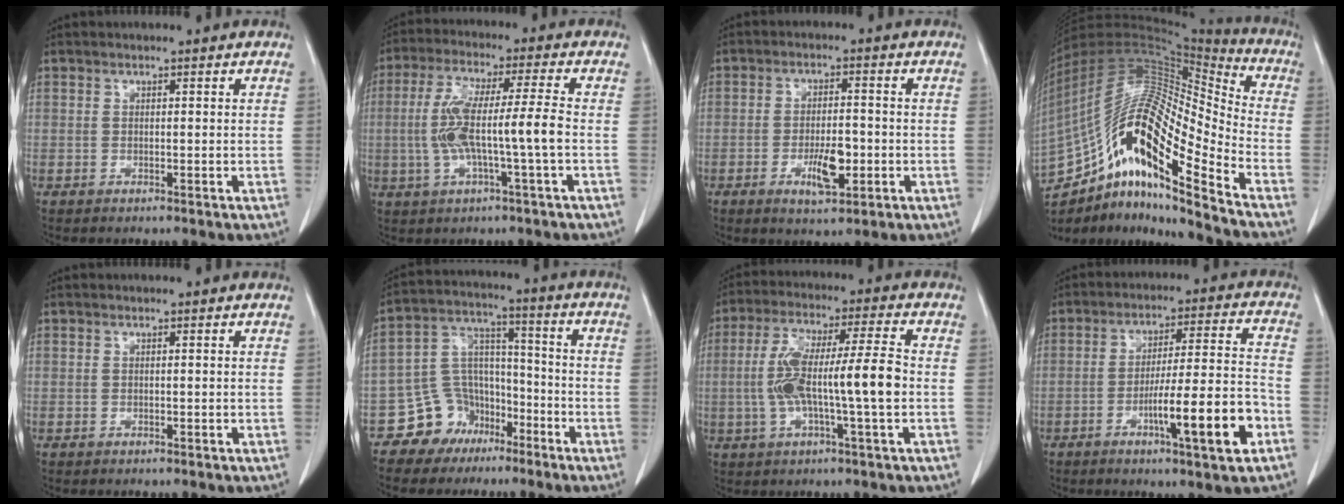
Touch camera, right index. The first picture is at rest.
{"total": 10.0, "force": [-1.3, 0.2, 9.9], "torque": [-0.202, 0.017, -0.025]}
{"total": 5.9, "force": [-1.9, 2.0, 5.3], "torque": [-0.095, -0.002, -0.024]}
{"total": 24.1, "force": [-13.8, 4.3, 19.3], "torque": [-0.382, 0.011, -0.246]}
{"total": 0.0}
{"total": 9.5, "force": [-6.1, 7.2, 1.4], "torque": [-0.026, 0.051, -0.101]}
{"total": 11.8, "force": [-1.4, 0.8, 11.6], "torque": [-0.226, 0.019, -0.026]}
{"total": 13.0, "force": [-5.4, 0.2, 11.9], "torque": [-0.192, 0.001, -0.080]}